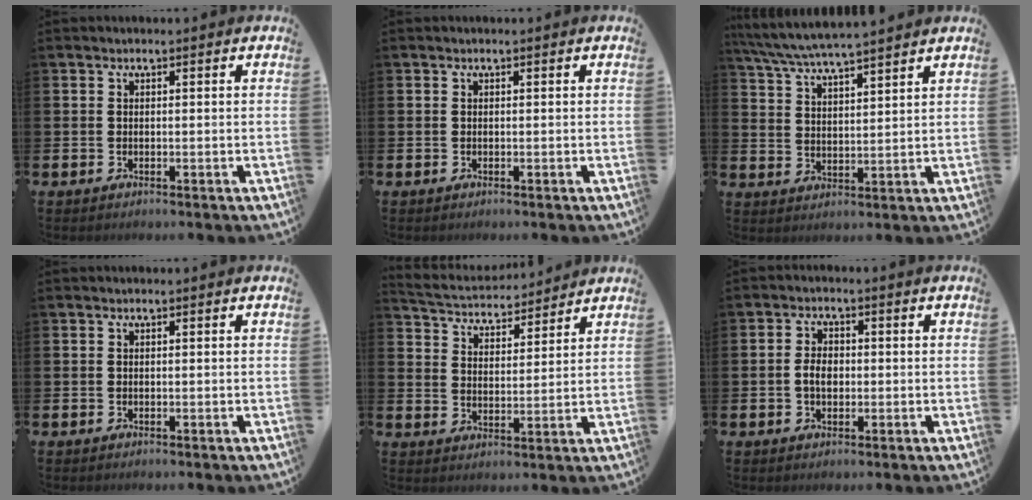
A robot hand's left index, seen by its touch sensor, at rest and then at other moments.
{"total": 0.0}
{"total": 5.9, "force": [5.7, 0.1, 1.7], "torque": [-0.057, -0.030, 0.101]}
{"total": 0.0}
{"total": 4.5, "force": [4.3, 1.1, 0.2], "torque": [-0.030, -0.032, 0.074]}
{"total": 3.1, "force": [-0.3, 2.0, 2.3], "torque": [-0.036, 0.005, -0.009]}